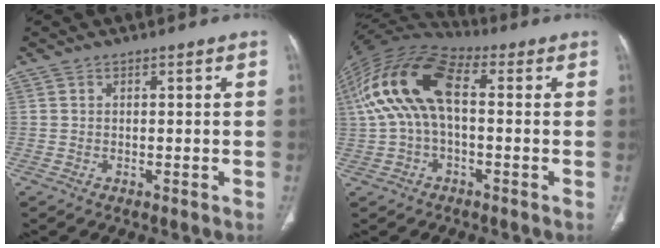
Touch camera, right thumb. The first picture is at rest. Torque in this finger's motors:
{"motor_torque": [-0.79, 2.10, 1.90, -0.14, 0.30]}